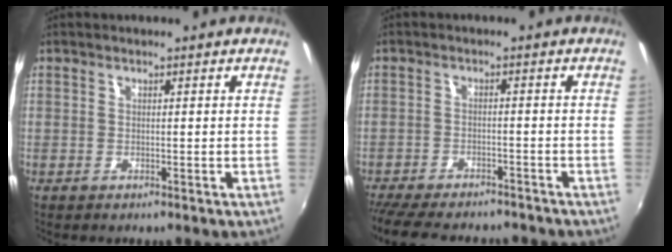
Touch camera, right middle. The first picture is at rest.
{"total": 14.0, "force": [-12.1, 3.7, 5.9], "torque": [-0.133, -0.025, -0.179]}